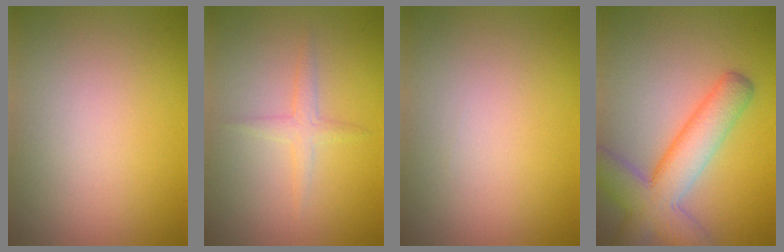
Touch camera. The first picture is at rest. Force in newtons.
{"total": 1.5, "press": 1.5, "slide": 0.0}
{"total": 0.0}
{"total": 7.2, "press": 7.2, "slide": 0.3}